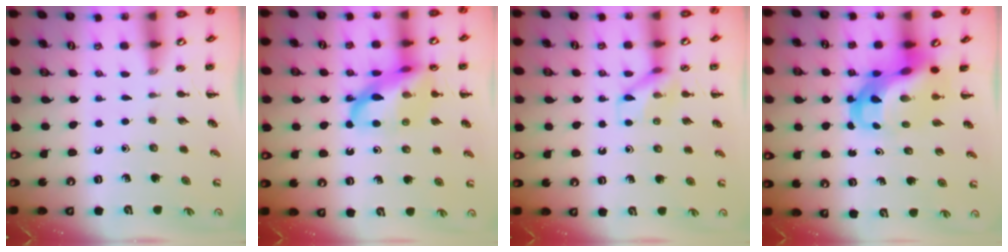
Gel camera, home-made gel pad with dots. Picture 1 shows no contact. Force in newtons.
{"total": 17.0, "press": 16.7, "slide": 3.3}
{"total": 9.3, "press": 9.3, "slide": 0.7}
{"total": 10.1, "press": 9.7, "slide": 2.8}